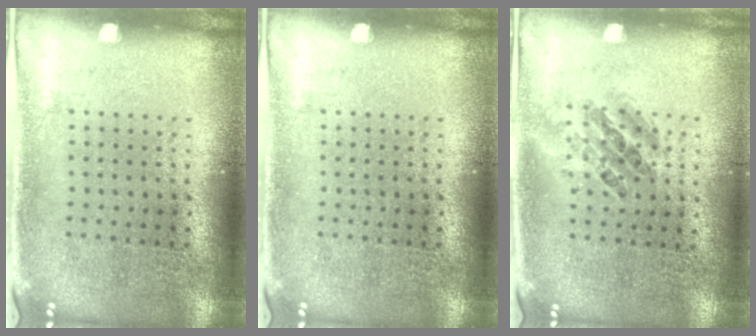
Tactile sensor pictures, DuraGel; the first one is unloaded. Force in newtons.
{"total": 0.0}
{"total": 0.9, "press": 0.7, "slide": 0.4}